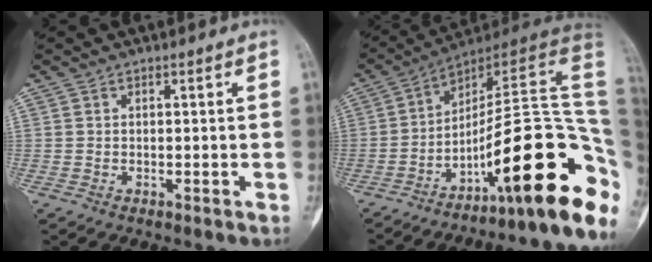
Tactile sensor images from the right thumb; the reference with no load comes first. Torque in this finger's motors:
{"motor_torque": [3.43, 1.58, 1.85, -0.92, 0.25]}